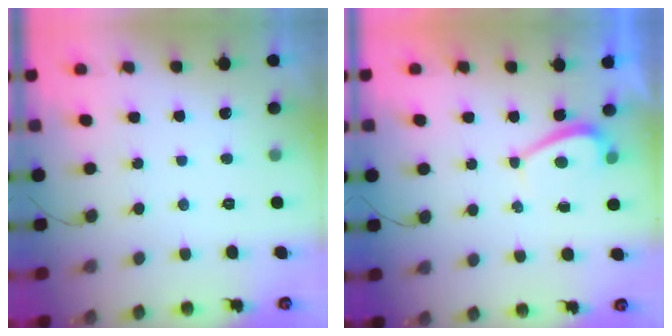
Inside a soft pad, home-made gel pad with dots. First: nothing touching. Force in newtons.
{"total": 1.8, "press": 1.7, "slide": 0.6}